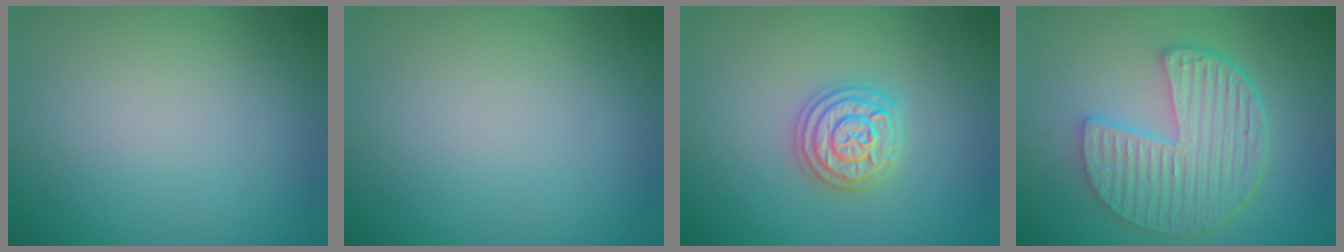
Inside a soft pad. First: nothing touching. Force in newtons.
{"total": 0.0}
{"total": 3.7, "press": 3.6, "slide": 0.5}
{"total": 6.4, "press": 4.8, "slide": 4.2}